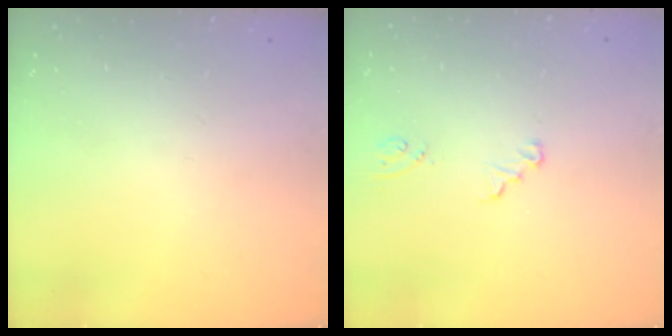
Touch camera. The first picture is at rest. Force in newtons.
{"total": 2.1, "press": 2.1, "slide": 0.2}